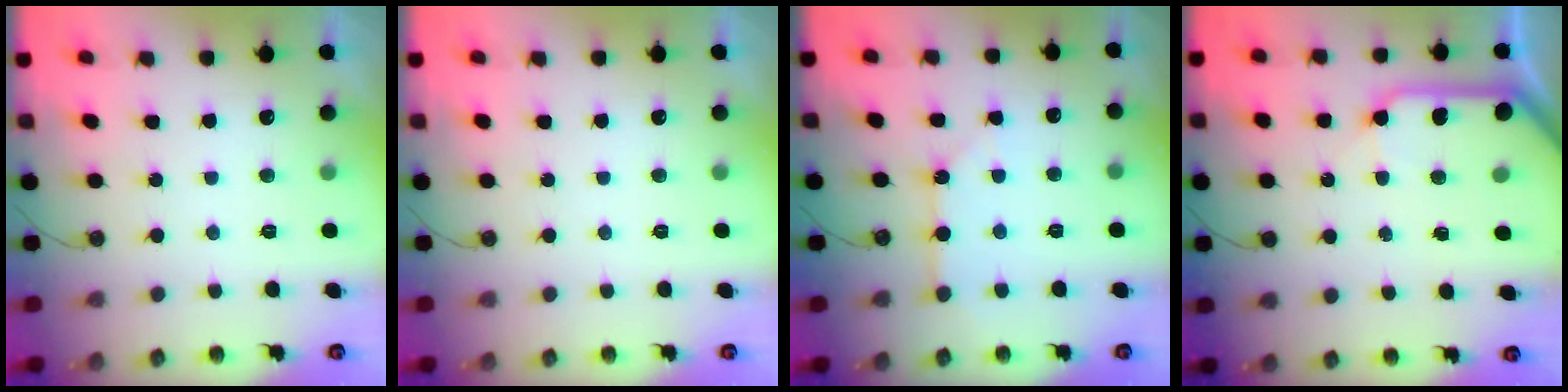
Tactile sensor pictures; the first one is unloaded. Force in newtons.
{"total": 0.0}
{"total": 2.3, "press": 2.3, "slide": 0.3}
{"total": 11.0, "press": 10.9, "slide": 1.5}